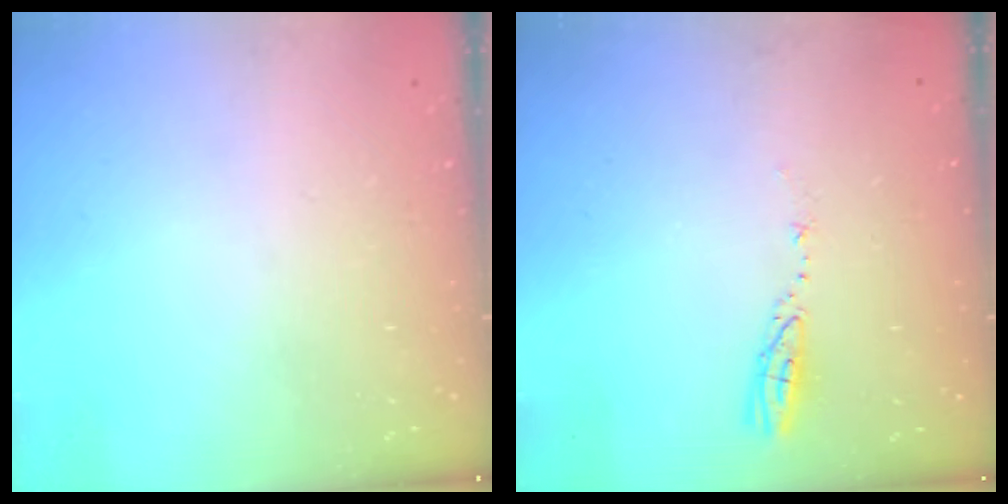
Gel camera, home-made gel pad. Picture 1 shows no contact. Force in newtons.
{"total": 3.7, "press": 3.6, "slide": 0.3}